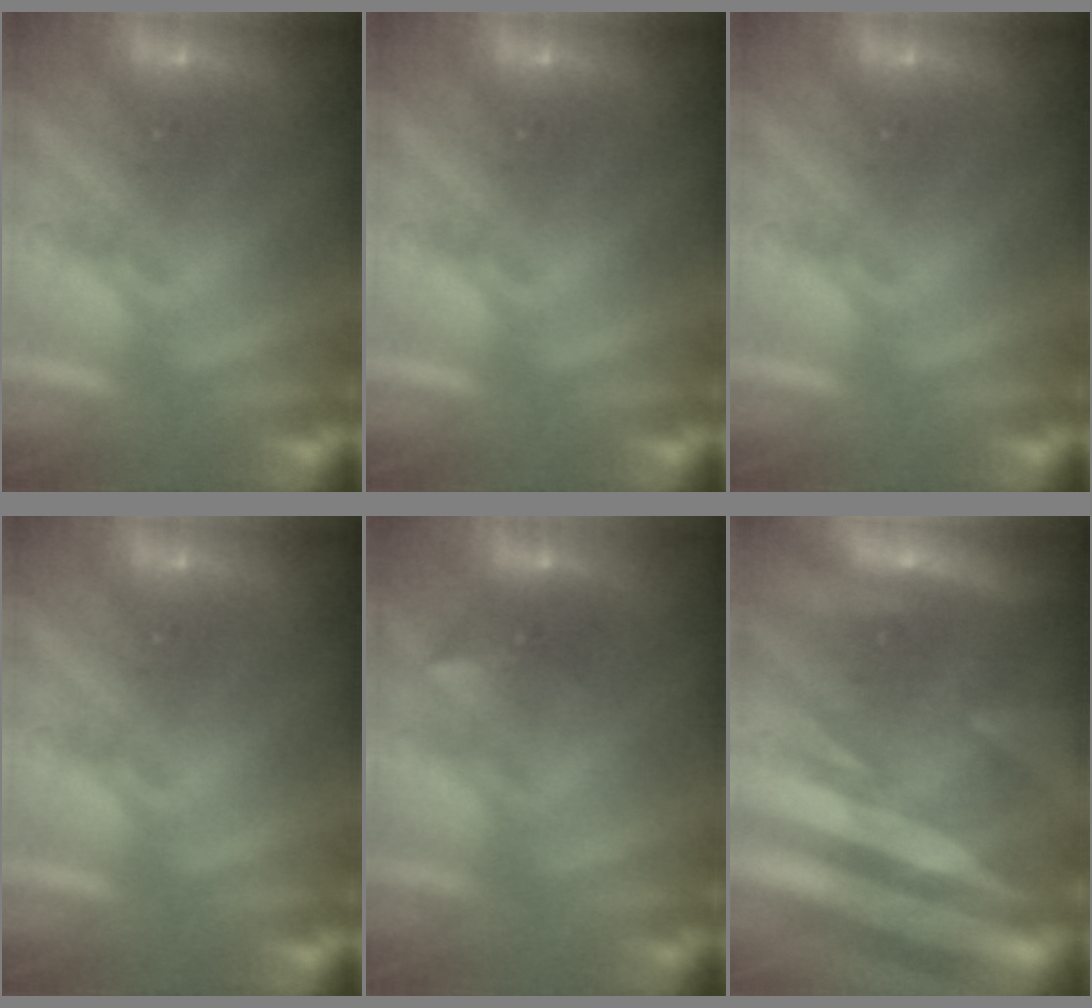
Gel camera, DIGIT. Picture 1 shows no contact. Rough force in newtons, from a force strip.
{"total": 0.0}
{"total": 0.0}
{"total": 0.0}
{"total": 1.8}
{"total": 3.0}